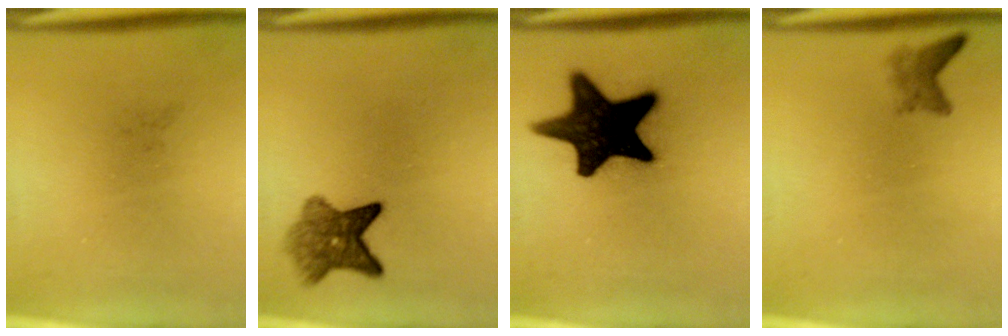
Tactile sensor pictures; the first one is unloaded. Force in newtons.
{"total": 5.8}
{"total": 18.4}
{"total": 1.7}